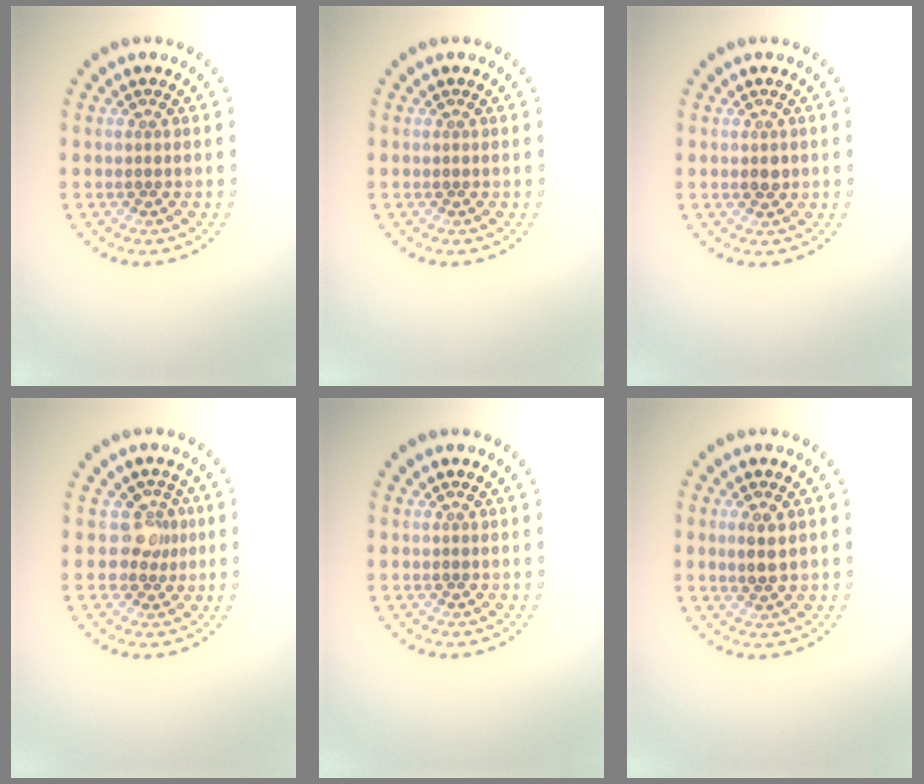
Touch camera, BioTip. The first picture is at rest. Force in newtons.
{"total": 0.0}
{"total": 0.9, "press": 0.9, "slide": 0.0}
{"total": 2.0, "press": 1.5, "slide": 1.4}
{"total": 0.0}
{"total": 2.0, "press": 1.8, "slide": 0.8}